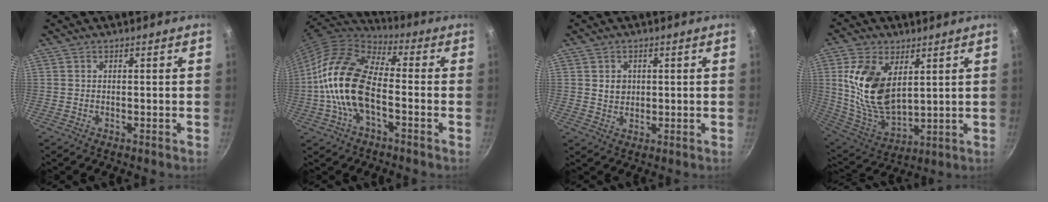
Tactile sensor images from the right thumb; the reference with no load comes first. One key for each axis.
{"total": 17.1, "fx": -3.1, "fy": 8.9, "fz": 14.3, "tx": -0.256, "ty": 0.036, "tz": -0.073}
{"total": 3.1, "fx": 0.6, "fy": 2.7, "fz": 1.5, "tx": -0.011, "ty": 0.001, "tz": 0.012}
{"total": 16.4, "fx": 4.5, "fy": 9.6, "fz": 12.4, "tx": -0.232, "ty": -0.034, "tz": 0.101}